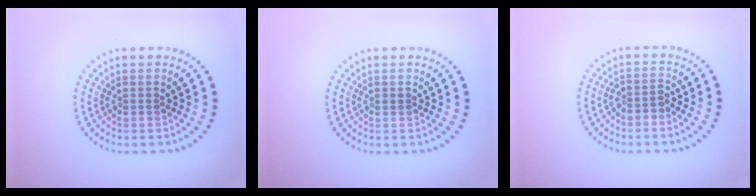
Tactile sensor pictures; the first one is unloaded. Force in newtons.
{"total": 0.5, "press": 0.5, "slide": 0.1}
{"total": 1.6, "press": 1.3, "slide": 0.9}